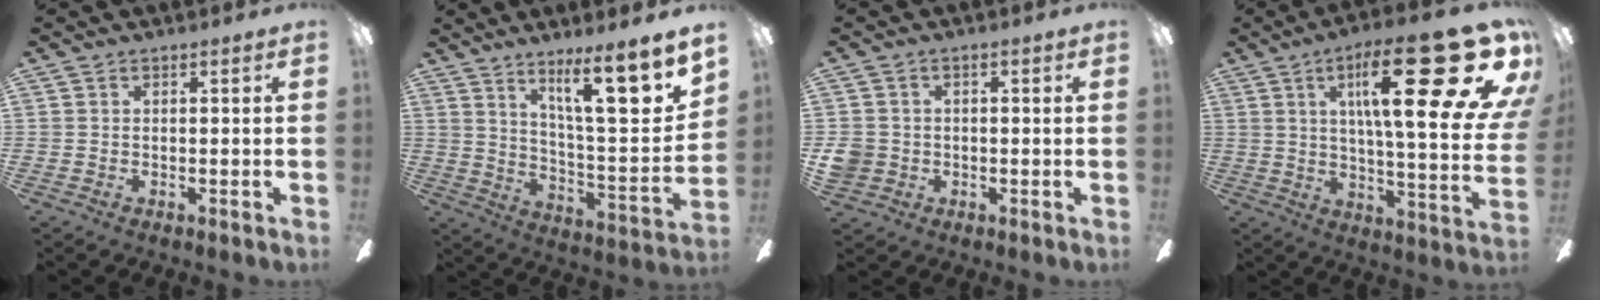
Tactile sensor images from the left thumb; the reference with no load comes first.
{"total": 17.0, "force": [11.5, 2.6, 12.2], "torque": [-0.189, -0.083, 0.177]}
{"total": 4.6, "force": [-0.7, 4.4, 1.2], "torque": [-0.034, 0.008, -0.014]}
{"total": 30.5, "force": [13.2, 8.0, 26.2], "torque": [-0.390, -0.069, 0.204]}